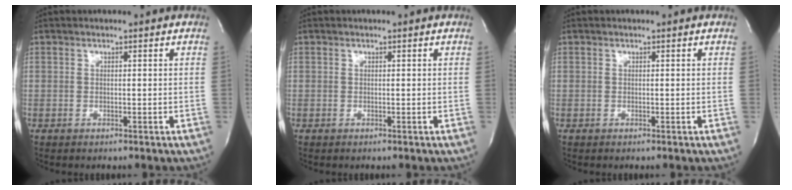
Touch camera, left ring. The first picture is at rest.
{"total": 0.0}
{"total": 0.0}